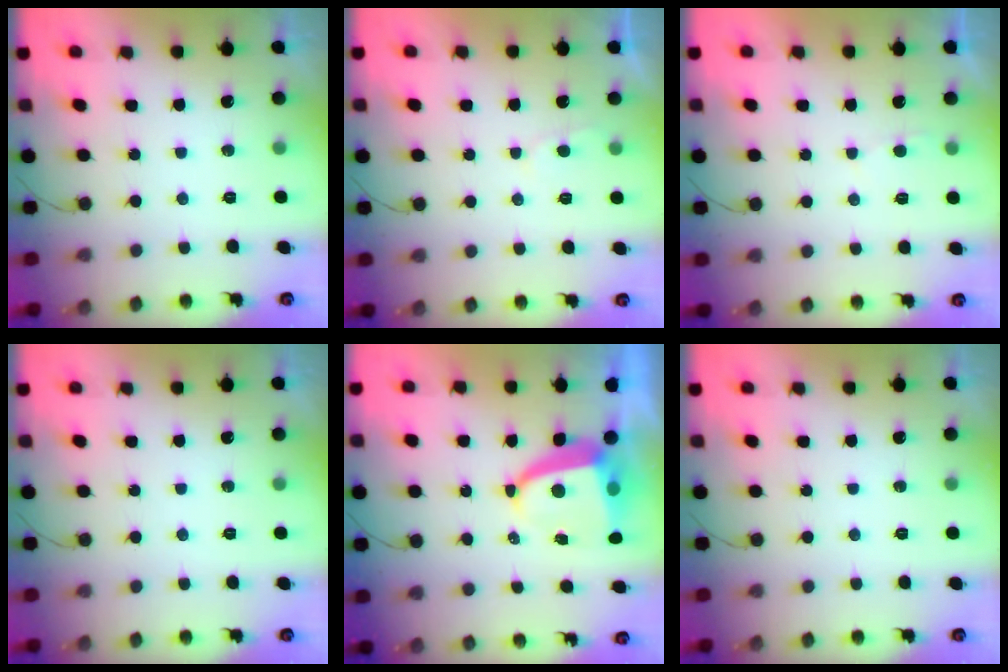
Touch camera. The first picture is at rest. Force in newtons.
{"total": 2.0, "press": 2.0, "slide": 0.3}
{"total": 2.5, "press": 2.5, "slide": 0.2}
{"total": 0.0}
{"total": 6.4, "press": 6.3, "slide": 0.9}
{"total": 0.0}